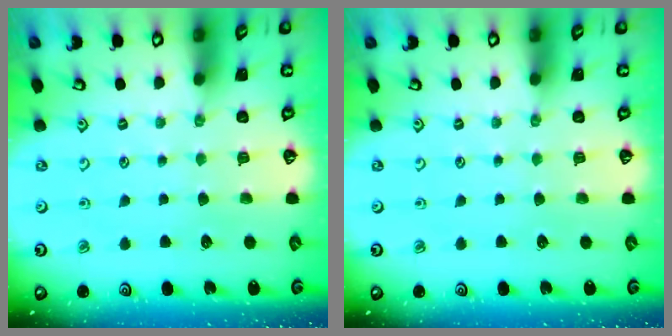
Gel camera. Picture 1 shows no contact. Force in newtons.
{"total": 0.0}